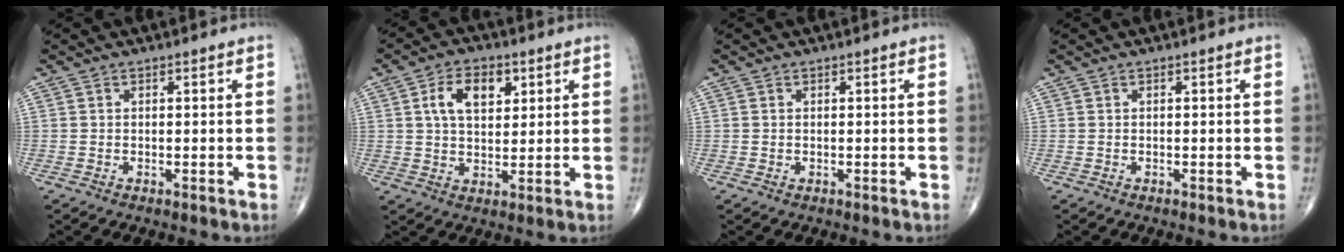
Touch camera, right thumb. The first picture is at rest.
{"total": 8.5, "force": [3.0, 5.1, 6.1], "torque": [-0.087, -0.004, 0.050]}
{"total": 0.0}
{"total": 0.0}